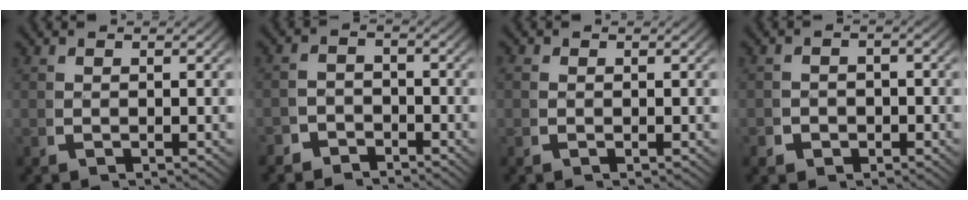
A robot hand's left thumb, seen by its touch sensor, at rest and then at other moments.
{"total": 3.2, "force": [-2.9, 1.5, 0.2], "torque": [0.006, -0.016, -0.050]}
{"total": 0.7, "force": [0.1, 0.7, 0.2], "torque": [-0.011, -0.008, 0.003]}
{"total": 2.2, "force": [-1.1, 1.8, 0.6], "torque": [-0.007, -0.009, -0.019]}